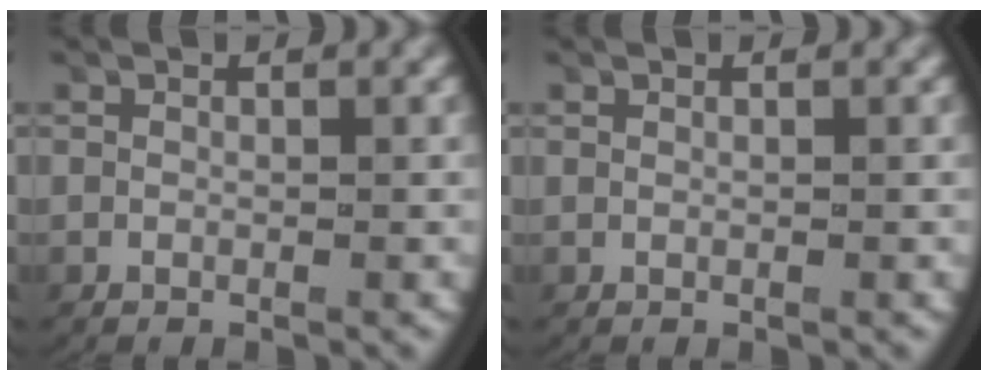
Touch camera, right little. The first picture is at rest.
{"total": 0.0}